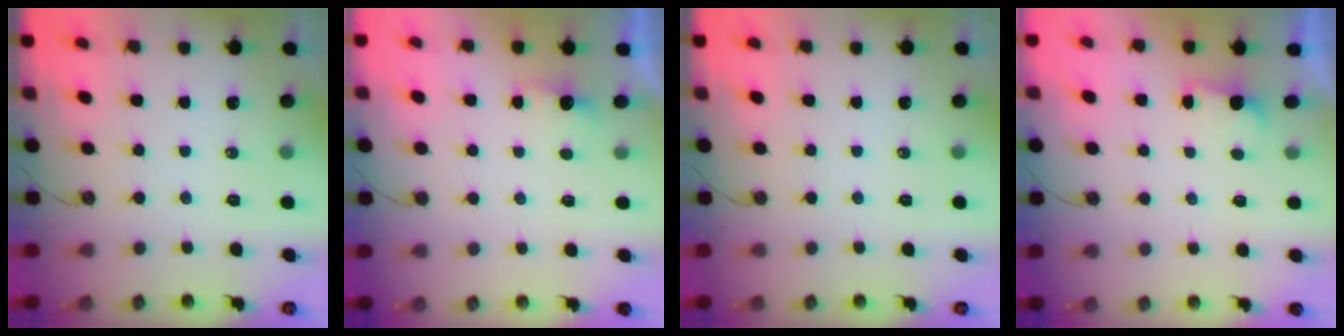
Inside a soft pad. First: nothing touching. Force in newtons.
{"total": 2.4, "press": 2.3, "slide": 0.7}
{"total": 0.0}
{"total": 2.3, "press": 2.1, "slide": 1.0}